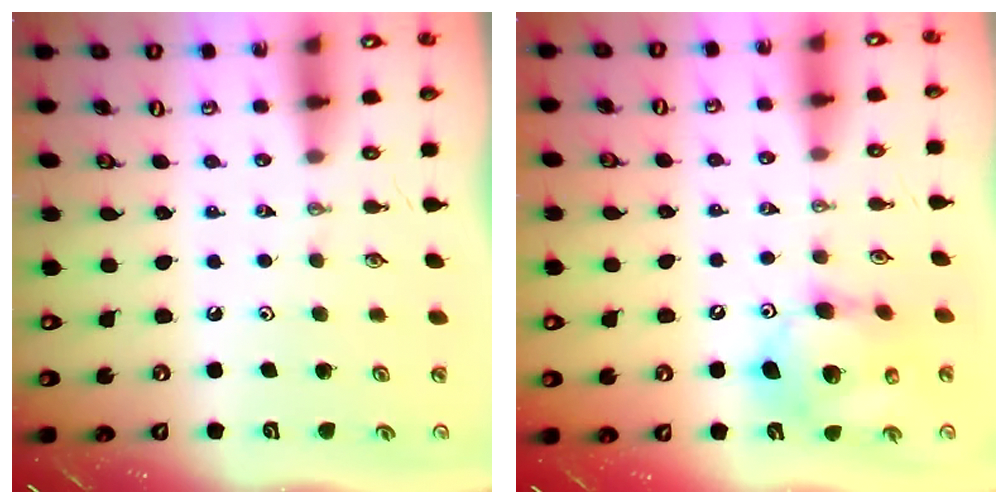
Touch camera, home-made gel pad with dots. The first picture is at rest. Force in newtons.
{"total": 13.5, "press": 13.3, "slide": 2.4}